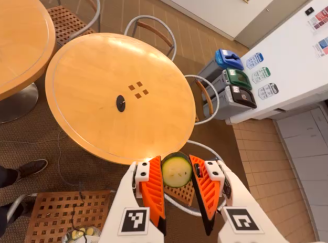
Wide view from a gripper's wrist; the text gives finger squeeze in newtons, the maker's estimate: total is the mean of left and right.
{"total": 9.6, "left": 9.4, "right": 9.9}